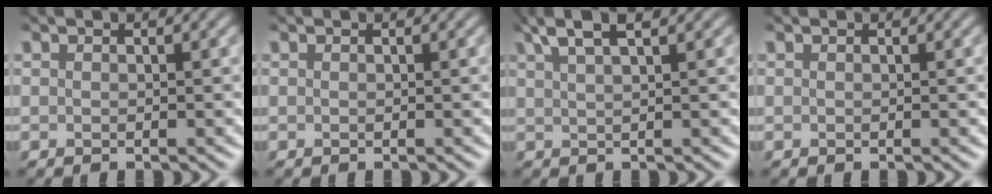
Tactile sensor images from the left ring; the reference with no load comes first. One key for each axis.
{"total": 0.0}
{"total": 3.7, "fx": 2.5, "fy": 0.6, "fz": 2.6, "tx": -0.050, "ty": 0.015, "tz": 0.049}
{"total": 0.0}